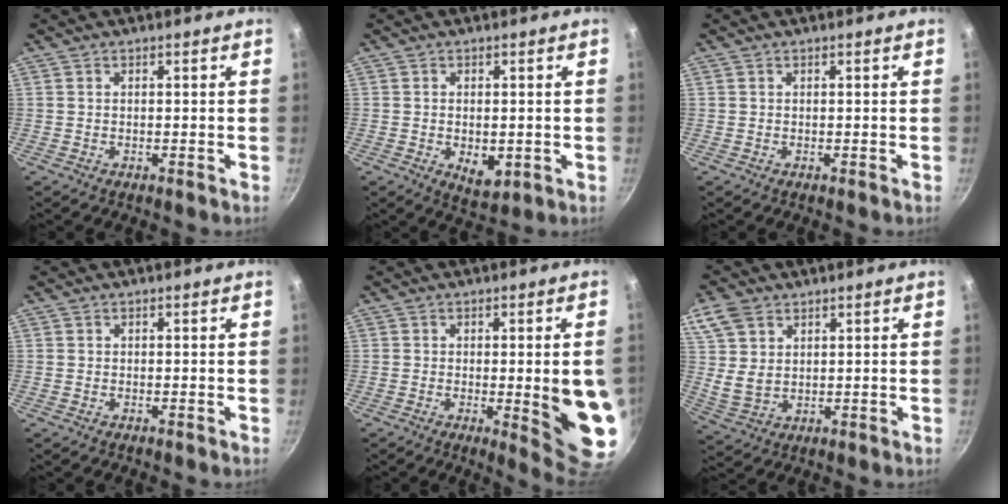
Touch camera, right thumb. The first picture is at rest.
{"total": 5.4, "force": [-0.9, 3.3, 4.2], "torque": [-0.054, -0.010, -0.006]}
{"total": 0.0}
{"total": 0.0}
{"total": 12.5, "force": [-1.2, 2.9, 12.1], "torque": [-0.128, -0.011, -0.008]}
{"total": 8.4, "force": [4.1, 5.8, 4.5], "torque": [-0.070, -0.016, 0.086]}